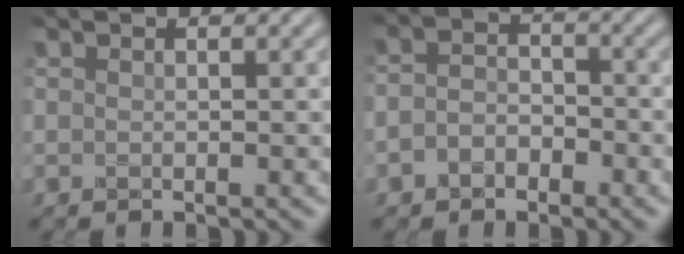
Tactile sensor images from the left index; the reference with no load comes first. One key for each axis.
{"total": 2.2, "fx": -1.2, "fy": 1.5, "fz": 1.1, "tx": -0.023, "ty": 0.007, "tz": -0.027}